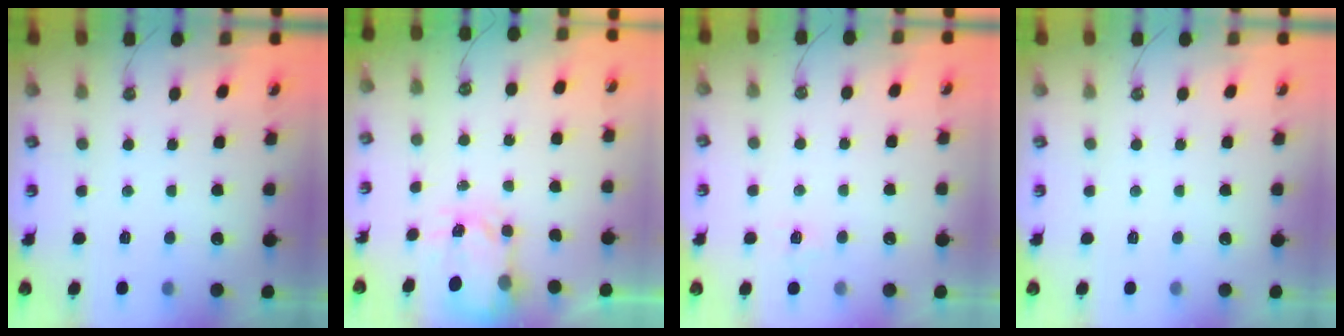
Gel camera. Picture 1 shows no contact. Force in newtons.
{"total": 3.9, "press": 3.8, "slide": 0.5}
{"total": 3.9, "press": 3.9, "slide": 0.4}
{"total": 0.0}